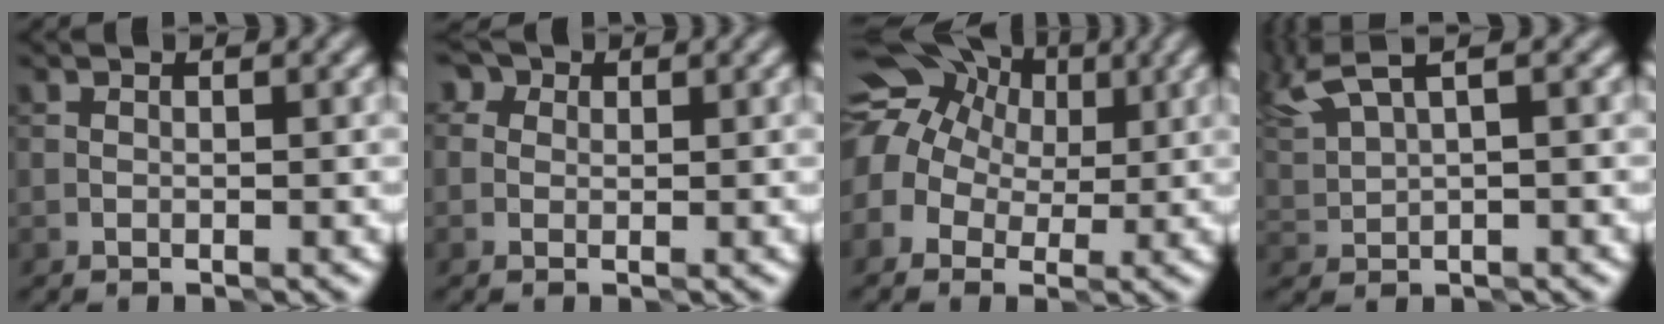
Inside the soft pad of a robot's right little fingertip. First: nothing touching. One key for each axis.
{"total": 3.5, "fx": 1.8, "fy": 2.4, "fz": 1.7, "tx": -0.017, "ty": 0.019, "tz": -0.001}
{"total": 12.3, "fx": 4.5, "fy": 9.6, "fz": 6.2, "tx": -0.131, "ty": 0.051, "tz": 0.043}
{"total": 4.7, "fx": 3.4, "fy": 1.1, "fz": 3.0, "tx": -0.078, "ty": 0.022, "tz": 0.073}